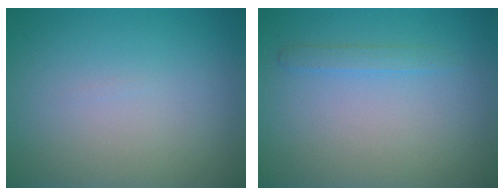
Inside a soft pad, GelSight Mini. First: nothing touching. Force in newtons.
{"total": 1.1, "press": 1.1, "slide": 0.0}